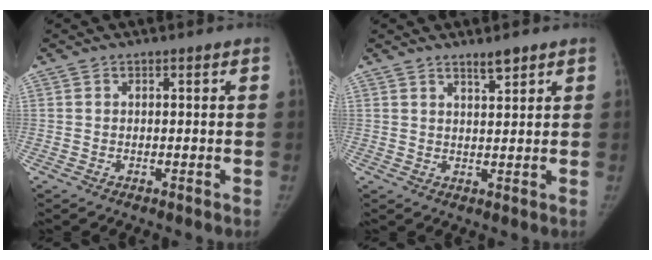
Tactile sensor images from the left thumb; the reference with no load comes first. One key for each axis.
{"total": 2.4, "fx": 1.9, "fy": 0.3, "fz": 1.3, "tx": -0.018, "ty": -0.016, "tz": 0.035}